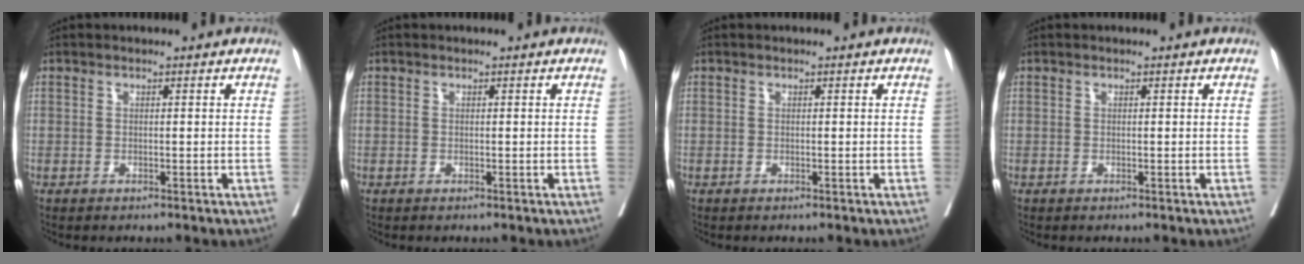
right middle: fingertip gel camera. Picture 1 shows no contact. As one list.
[{"total": 0.0}, {"total": 0.0}, {"total": 0.0}]